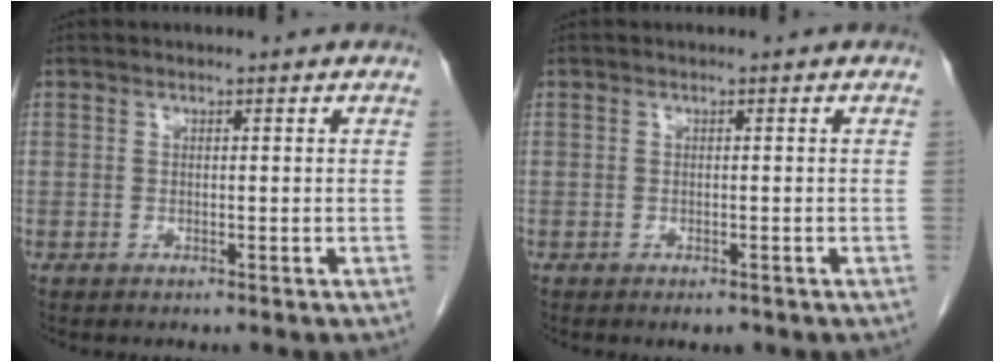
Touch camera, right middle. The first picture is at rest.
{"total": 1.2, "force": [-0.8, 0.4, 0.7], "torque": [-0.011, -0.002, -0.005]}